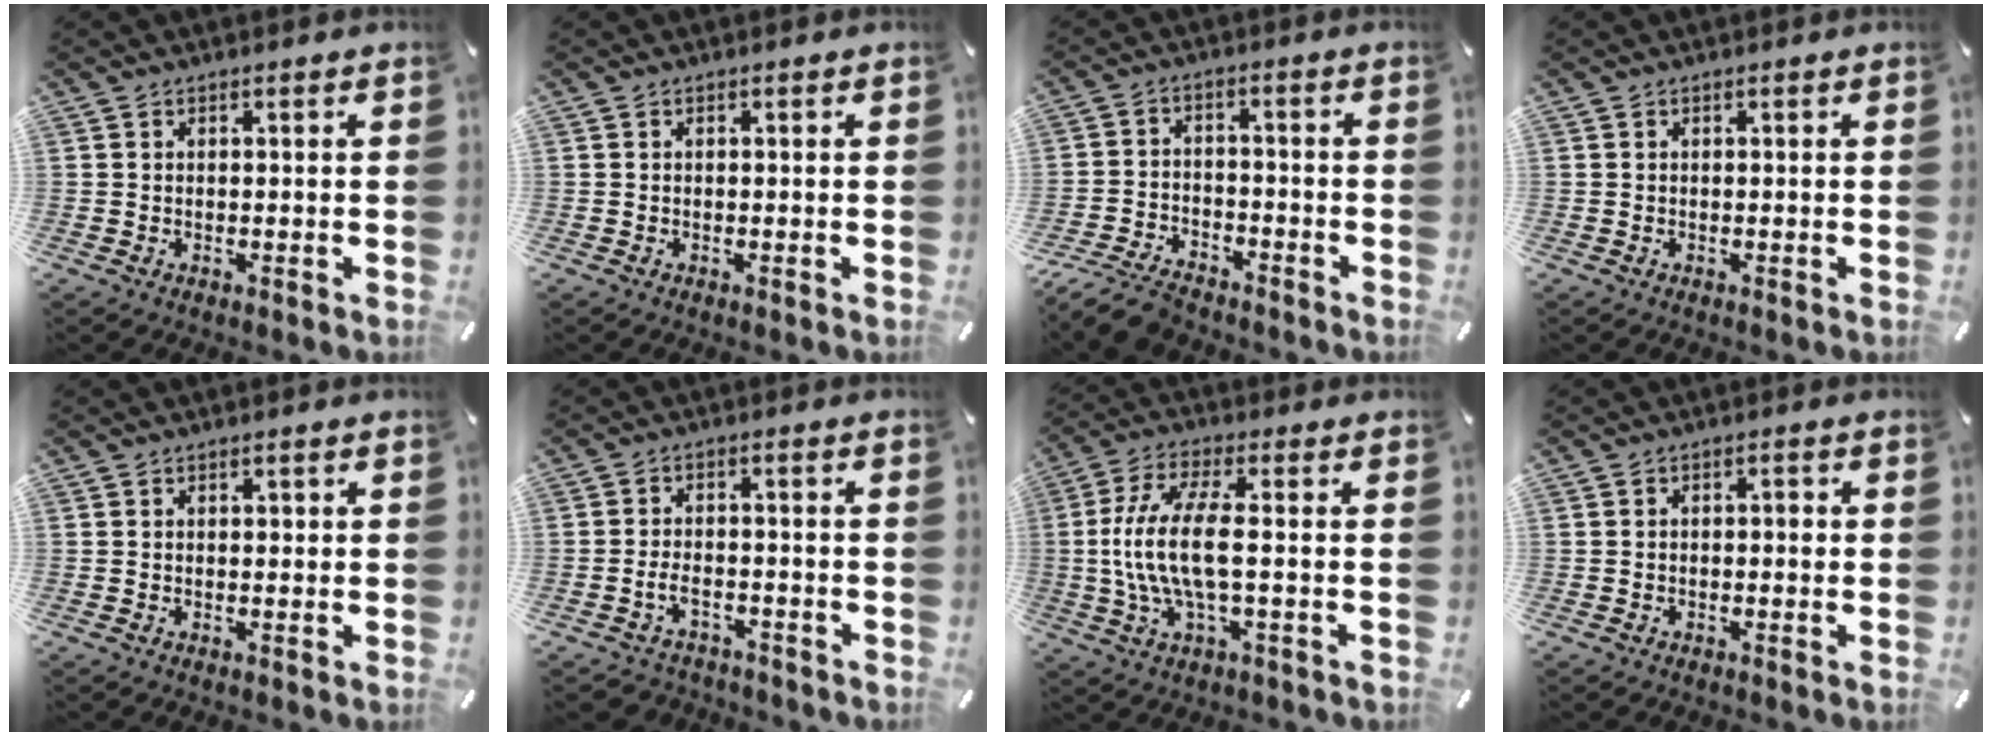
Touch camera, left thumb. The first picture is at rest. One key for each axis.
{"total": 0.0}
{"total": 7.7, "fx": -6.7, "fy": 2.5, "fz": 2.7, "tx": -0.056, "ty": 0.029, "tz": -0.130}
{"total": 0.0}
{"total": 0.7, "fx": 0.1, "fy": 0.5, "fz": 0.4, "tx": 0.000, "ty": -0.001, "tz": -0.002}
{"total": 4.4, "fx": -2.4, "fy": 2.7, "fz": 2.4, "tx": -0.055, "ty": 0.012, "tz": -0.049}
{"total": 13.3, "fx": -0.6, "fy": 4.1, "fz": 12.6, "tx": -0.261, "ty": -0.011, "tz": -0.014}
{"total": 1.8, "fx": -0.7, "fy": 0.9, "fz": 1.4, "tx": -0.027, "ty": 0.007, "tz": -0.016}